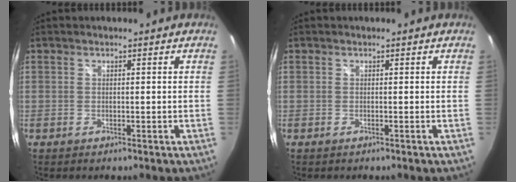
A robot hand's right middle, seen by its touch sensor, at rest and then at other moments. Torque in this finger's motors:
{"motor_torque": [0.15, -0.18, 0.04, 0.00]}